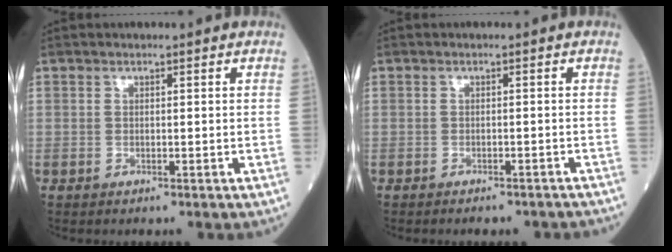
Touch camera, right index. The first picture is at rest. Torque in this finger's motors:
{"motor_torque": [-0.17, 0.04, 0.00, -0.05]}